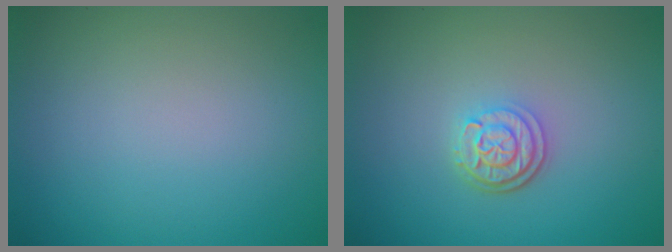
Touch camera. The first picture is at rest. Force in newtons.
{"total": 2.9, "press": 2.4, "slide": 1.7}